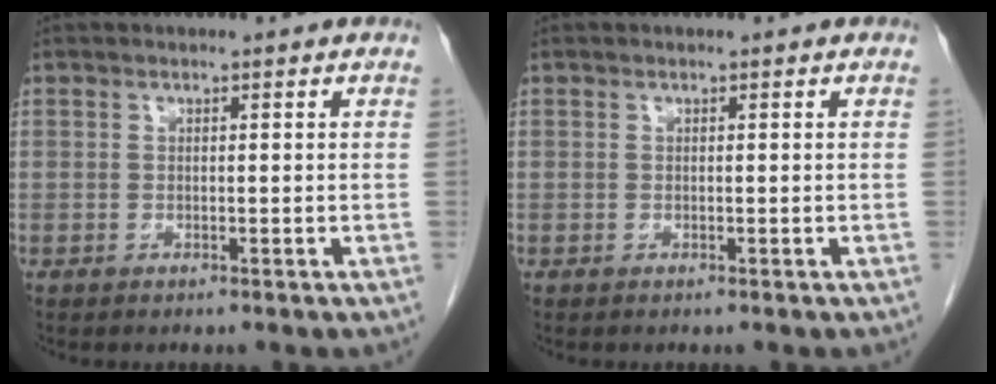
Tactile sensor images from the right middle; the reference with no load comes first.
{"total": 0.0}